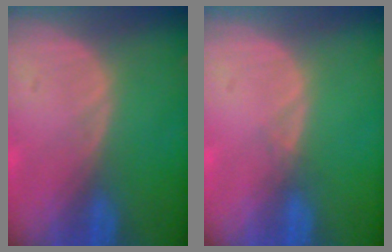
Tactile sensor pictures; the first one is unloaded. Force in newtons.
{"total": 0.6, "press": 0.6, "slide": 0.2}